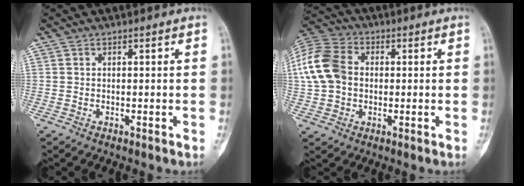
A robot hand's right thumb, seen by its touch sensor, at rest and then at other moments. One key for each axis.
{"total": 14.0, "fx": 0.8, "fy": 10.7, "fz": 8.9, "tx": -0.183, "ty": 0.024, "tz": 0.010}